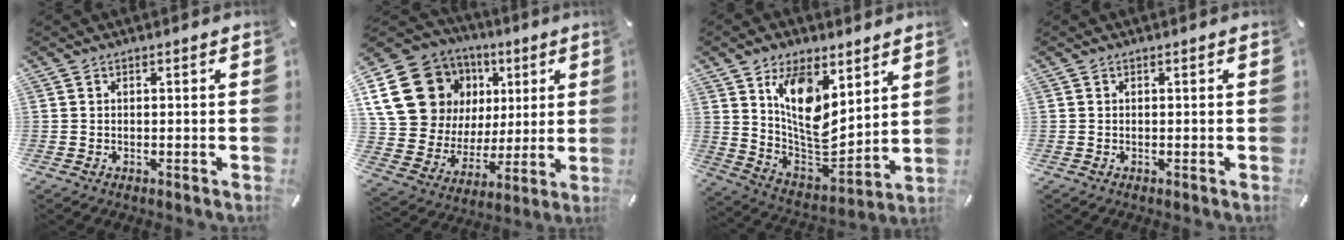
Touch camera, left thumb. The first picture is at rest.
{"total": 21.4, "force": [8.4, 16.9, 10.1], "torque": [-0.186, -0.039, 0.174]}
{"total": 13.7, "force": [7.6, 8.1, 8.1], "torque": [-0.148, -0.054, 0.143]}
{"total": 0.0}